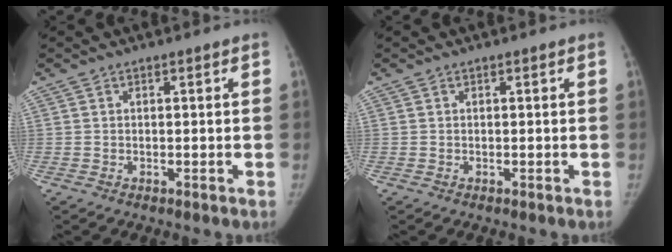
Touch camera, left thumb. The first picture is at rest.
{"total": 0.0}